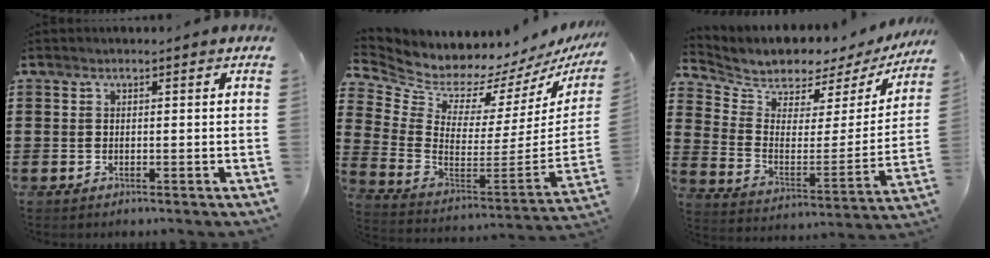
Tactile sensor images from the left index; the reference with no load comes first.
{"total": 5.8, "force": [5.7, 1.1, -0.1], "torque": [-0.045, -0.071, 0.095]}
{"total": 4.8, "force": [4.6, 1.4, 0.0], "torque": [-0.036, -0.044, 0.075]}